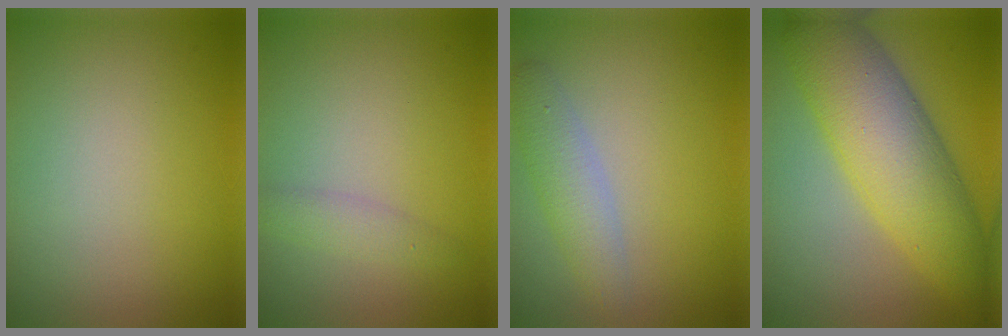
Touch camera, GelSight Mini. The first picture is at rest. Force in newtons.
{"total": 1.6, "press": 1.6, "slide": 0.1}
{"total": 2.8, "press": 2.8, "slide": 0.1}
{"total": 9.2, "press": 9.2, "slide": 0.1}